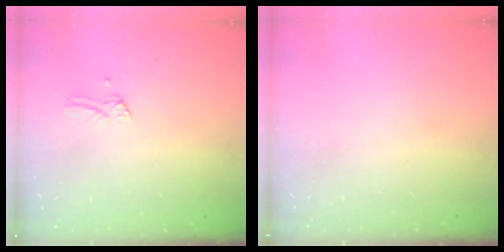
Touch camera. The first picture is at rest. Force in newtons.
{"total": 0.0}